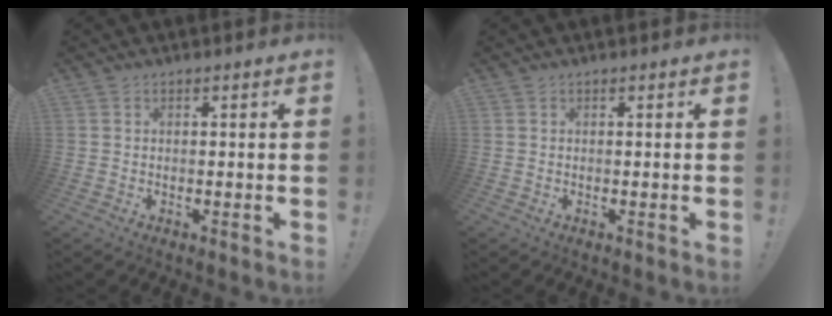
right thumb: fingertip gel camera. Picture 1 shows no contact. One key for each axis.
{"total": 0.0}